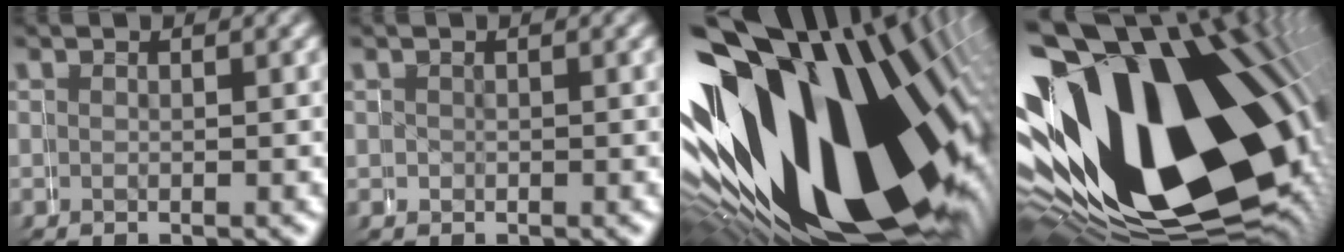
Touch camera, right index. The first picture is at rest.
{"total": 0.9, "force": [0.1, 0.8, -0.2], "torque": [0.002, 0.002, 0.002]}
{"total": 40.2, "force": [-5.2, 24.9, 31.1], "torque": [-0.475, -0.010, -0.074]}
{"total": 36.7, "force": [-4.1, 23.7, 27.8], "torque": [-0.451, -0.021, -0.057]}